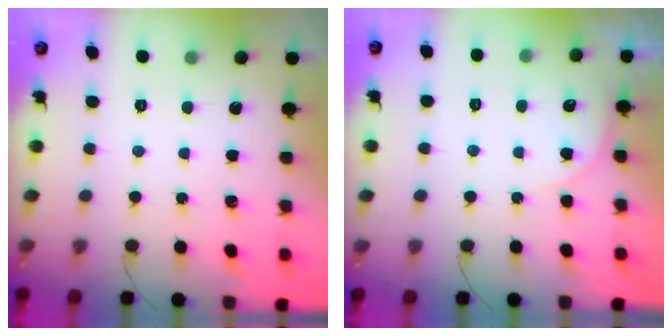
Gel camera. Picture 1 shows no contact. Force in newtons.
{"total": 4.4, "press": 4.4, "slide": 0.4}